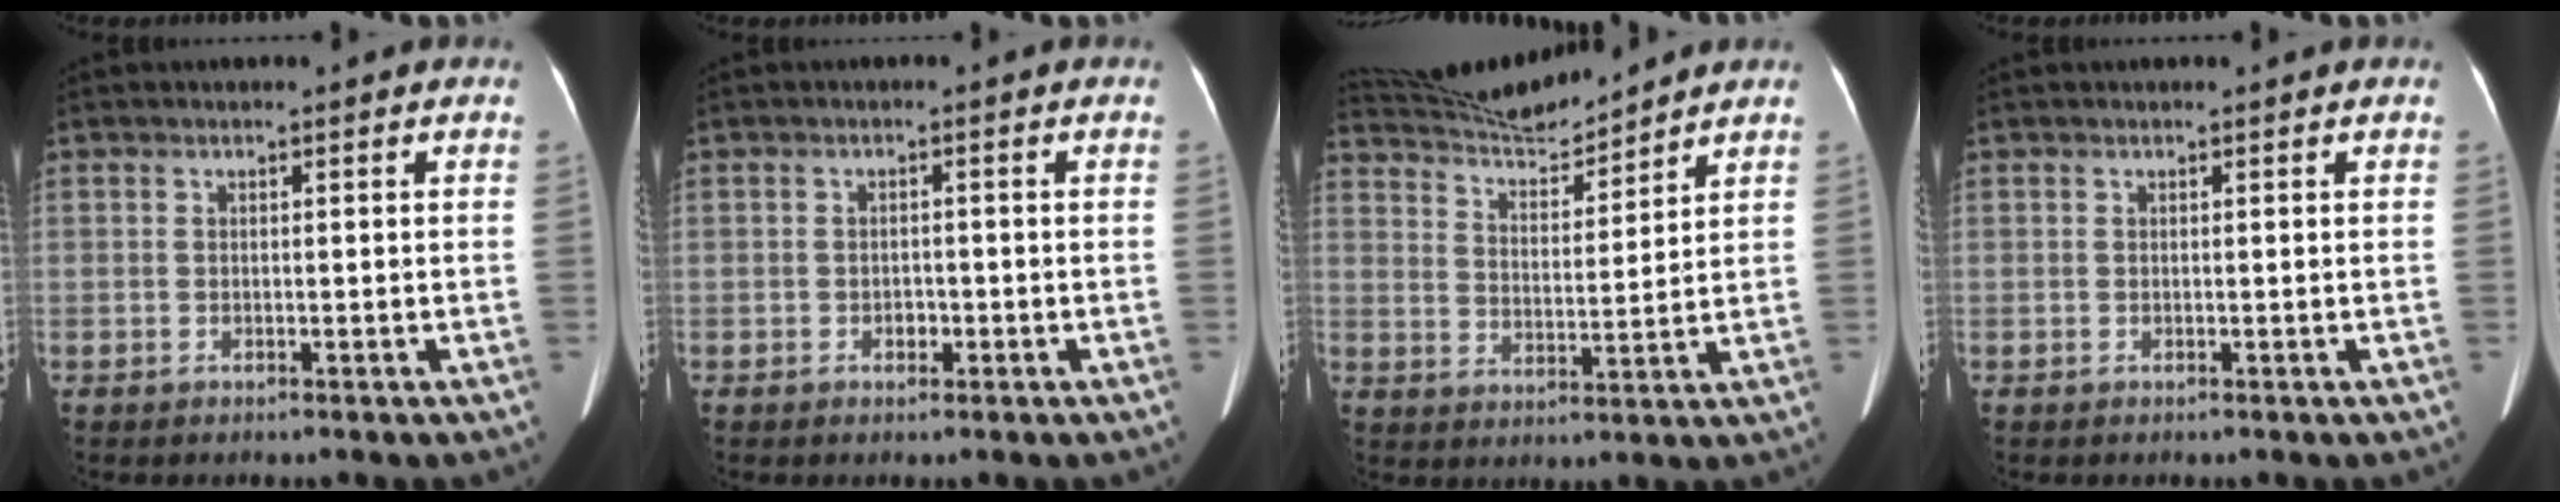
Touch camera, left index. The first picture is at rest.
{"total": 1.2, "force": [-0.7, 0.8, 0.5], "torque": [-0.012, -0.001, -0.010]}
{"total": 10.8, "force": [10.6, 0.2, 2.4], "torque": [-0.057, 0.007, 0.189]}
{"total": 1.1, "force": [1.1, 0.1, 0.4], "torque": [-0.009, 0.016, 0.015]}